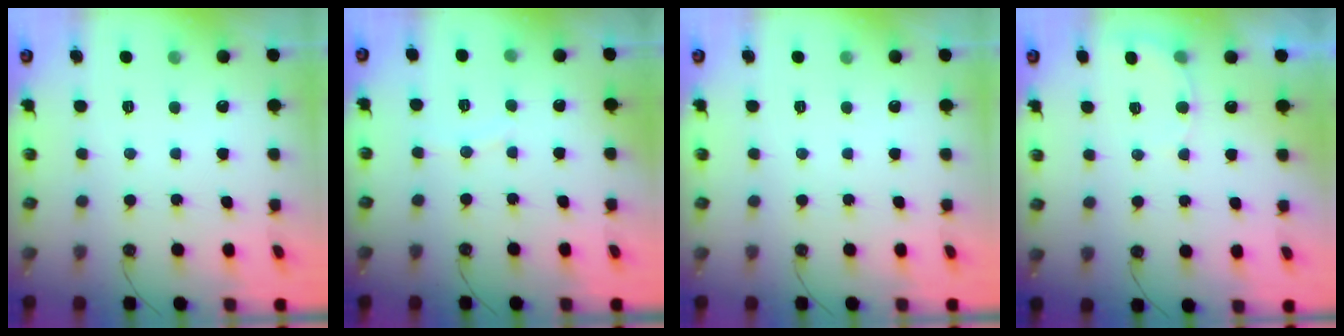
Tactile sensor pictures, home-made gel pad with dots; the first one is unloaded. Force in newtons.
{"total": 2.5, "press": 2.5, "slide": 0.3}
{"total": 0.0}
{"total": 5.9, "press": 5.8, "slide": 1.2}